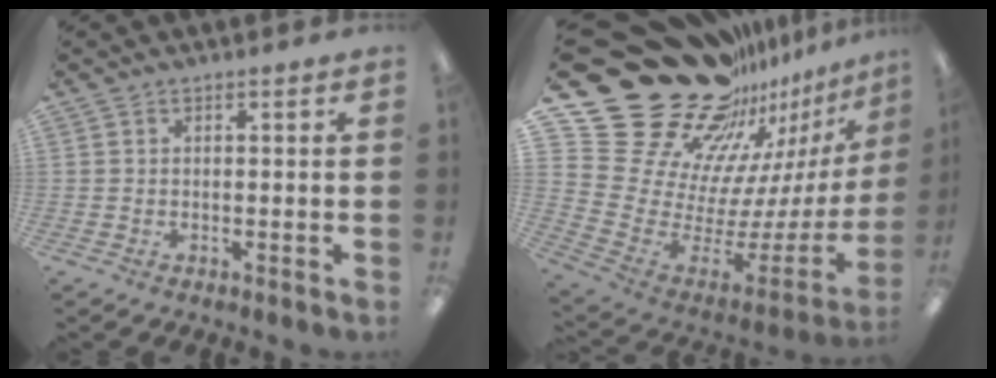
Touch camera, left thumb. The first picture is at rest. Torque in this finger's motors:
{"motor_torque": [0.27, 0.24, 0.61, -2.16, 0.05]}